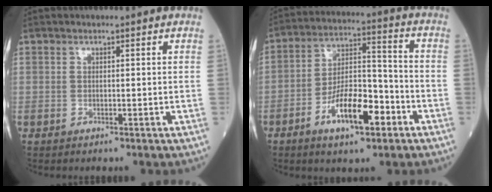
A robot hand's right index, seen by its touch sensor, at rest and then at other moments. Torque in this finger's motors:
{"motor_torque": [0.50, -0.24, 0.22, 0.15]}